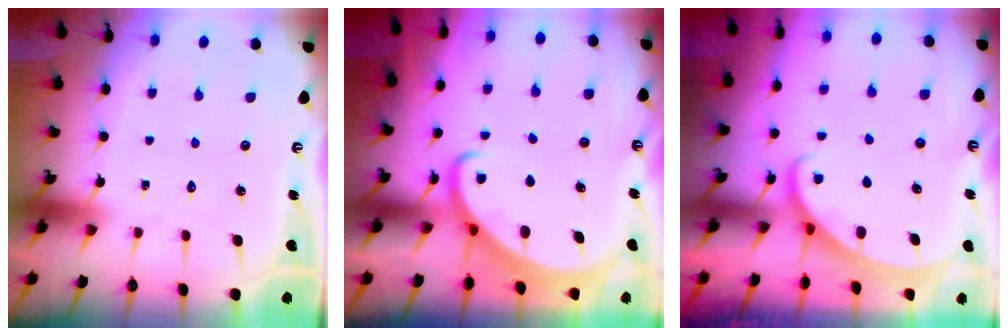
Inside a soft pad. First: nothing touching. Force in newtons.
{"total": 2.2, "press": 2.2, "slide": 0.3}
{"total": 1.8, "press": 1.8, "slide": 0.1}